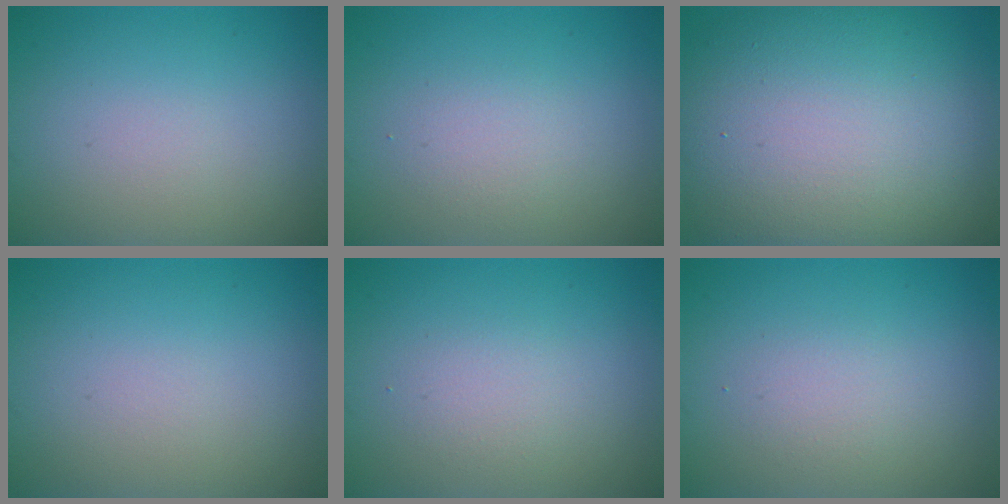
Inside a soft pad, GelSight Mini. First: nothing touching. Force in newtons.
{"total": 1.7, "press": 1.7, "slide": 0.2}
{"total": 14.7, "press": 14.7, "slide": 1.4}
{"total": 0.0}
{"total": 1.4, "press": 1.4, "slide": 0.0}
{"total": 1.4, "press": 1.4, "slide": 0.0}